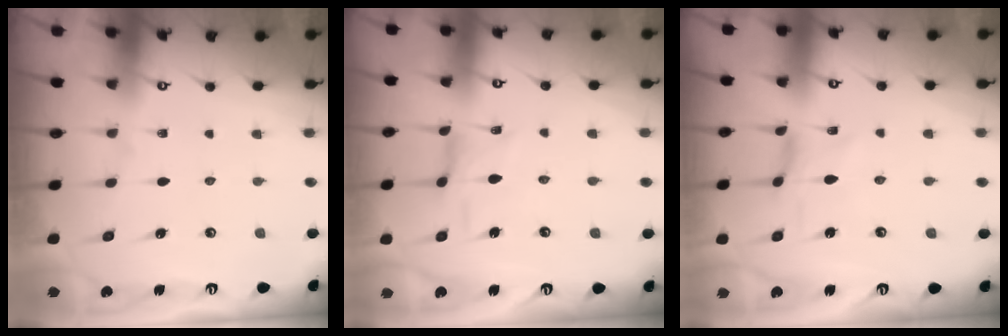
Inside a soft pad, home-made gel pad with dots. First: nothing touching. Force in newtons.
{"total": 2.3, "press": 2.3, "slide": 0.5}
{"total": 0.6, "press": 0.5, "slide": 0.3}